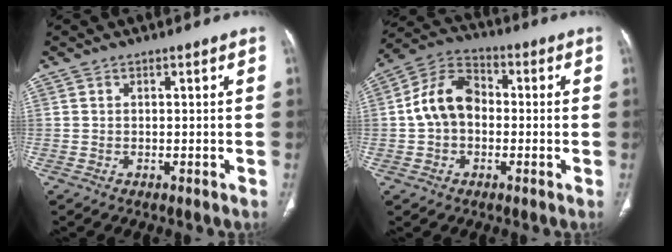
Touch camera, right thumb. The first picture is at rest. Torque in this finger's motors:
{"motor_torque": [0.17, 0.20, 1.16, -0.29, 0.20]}